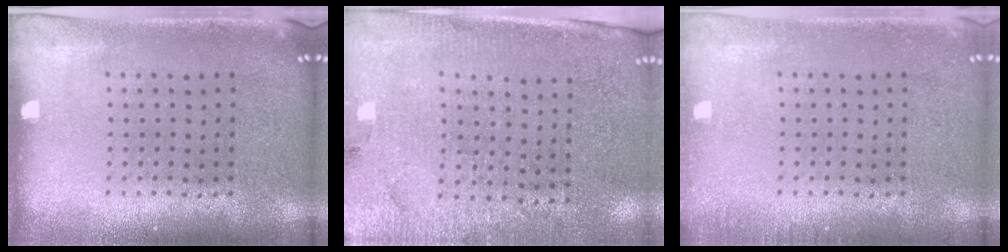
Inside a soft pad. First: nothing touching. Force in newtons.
{"total": 3.1, "press": 2.9, "slide": 1.1}
{"total": 0.8, "press": 0.8, "slide": 0.0}